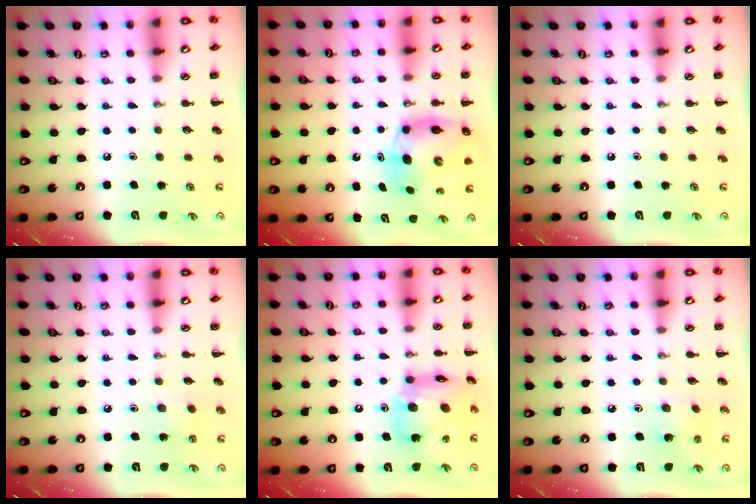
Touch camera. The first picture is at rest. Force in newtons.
{"total": 7.8, "press": 7.3, "slide": 2.6}
{"total": 0.0}
{"total": 2.4, "press": 2.3, "slide": 0.6}
{"total": 17.3, "press": 17.0, "slide": 2.9}
{"total": 1.5, "press": 1.4, "slide": 0.4}